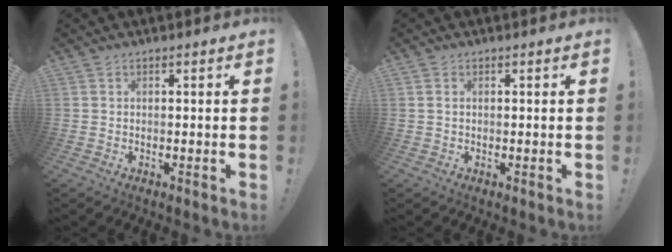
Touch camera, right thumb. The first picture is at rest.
{"total": 0.8, "force": [0.4, 0.4, 0.5], "torque": [-0.012, 0.002, 0.007]}